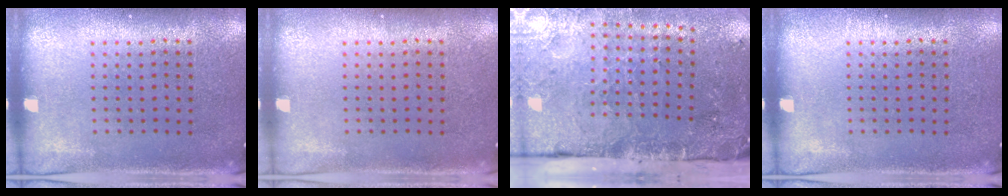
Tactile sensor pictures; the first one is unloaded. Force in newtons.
{"total": 0.0}
{"total": 4.9, "press": 3.7, "slide": 3.2}
{"total": 0.0}